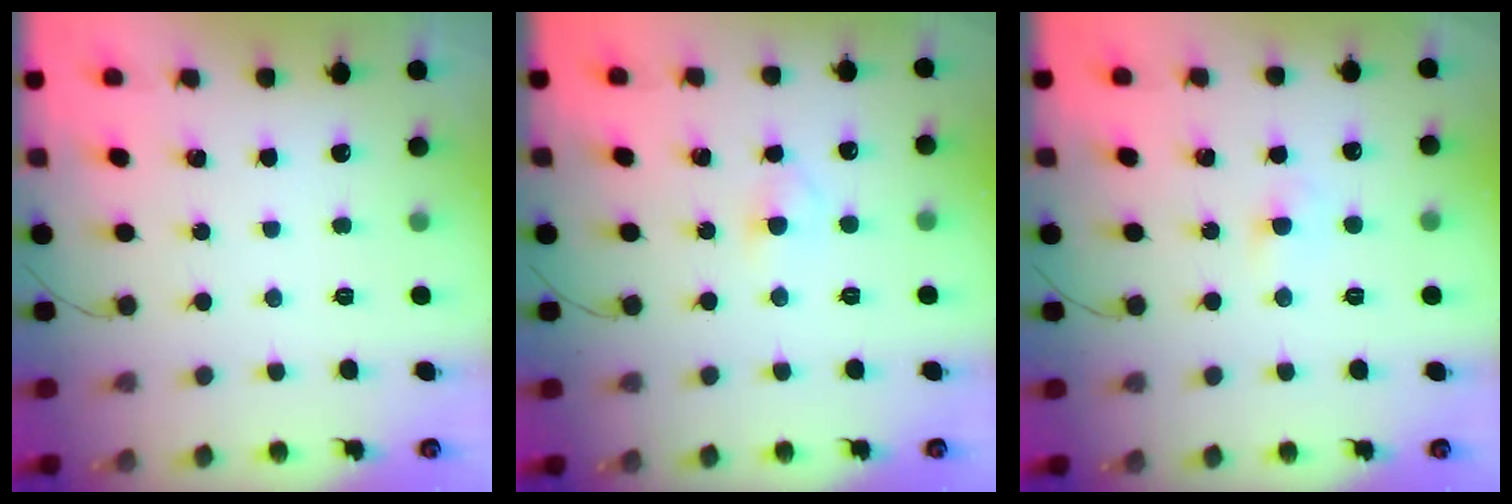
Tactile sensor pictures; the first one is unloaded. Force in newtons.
{"total": 2.8, "press": 2.6, "slide": 1.1}
{"total": 2.4, "press": 2.2, "slide": 0.9}